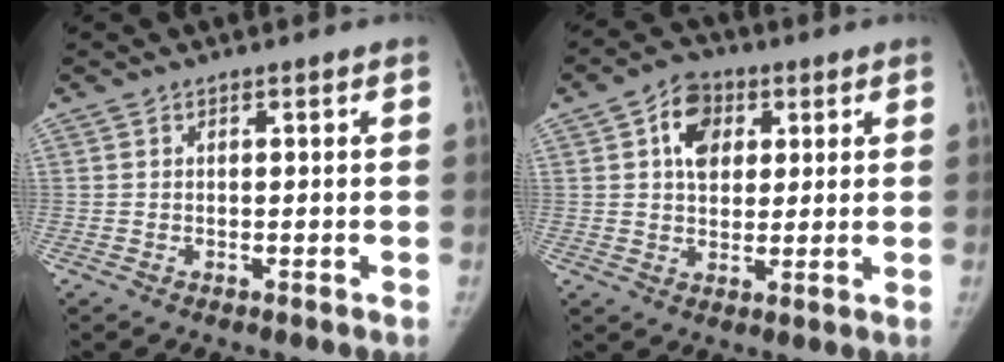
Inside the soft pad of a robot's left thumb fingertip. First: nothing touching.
{"total": 8.5, "force": [2.8, 6.3, 5.1], "torque": [-0.054, 0.000, 0.042]}